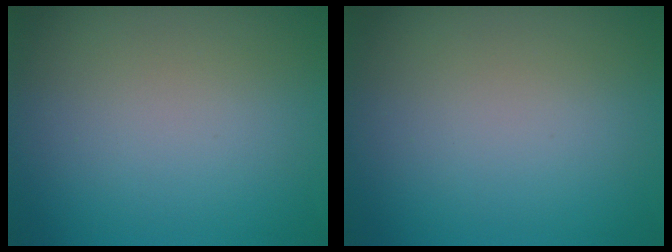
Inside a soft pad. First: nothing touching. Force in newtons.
{"total": 0.0}